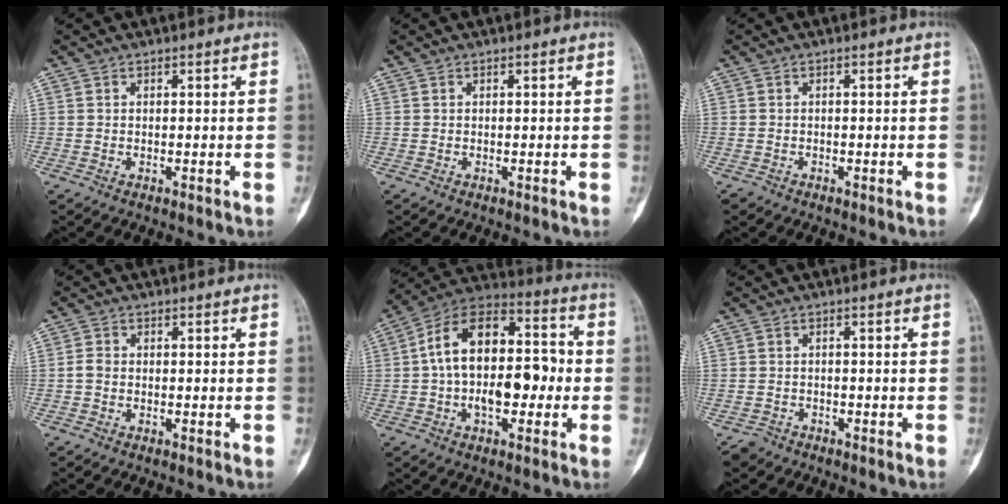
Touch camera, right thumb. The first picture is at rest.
{"total": 0.0}
{"total": 0.8, "force": [-0.6, 0.6, -0.1], "torque": [-0.003, 0.002, -0.015]}
{"total": 1.6, "force": [-0.4, 1.2, 1.0], "torque": [-0.020, 0.002, -0.012]}
{"total": 18.2, "force": [-0.9, 10.5, 14.9], "torque": [-0.229, 0.050, -0.025]}
{"total": 2.0, "force": [-1.4, 1.3, -0.2], "torque": [0.001, 0.005, -0.026]}